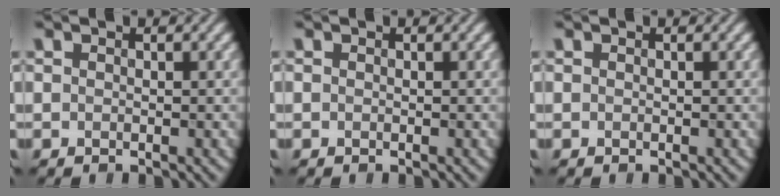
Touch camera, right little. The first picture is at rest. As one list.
[{"total": 0.0}, {"total": 0.0}]